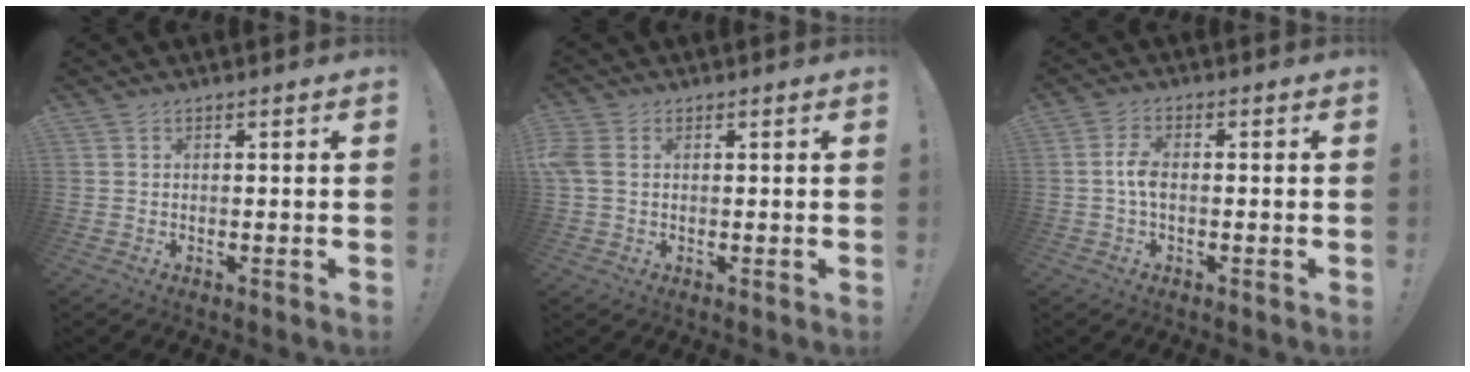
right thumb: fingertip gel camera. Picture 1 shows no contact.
{"total": 4.0, "force": [0.7, 2.9, 2.7], "torque": [-0.065, 0.004, 0.013]}
{"total": 4.7, "force": [-0.7, 2.5, 4.0], "torque": [-0.076, 0.008, -0.016]}